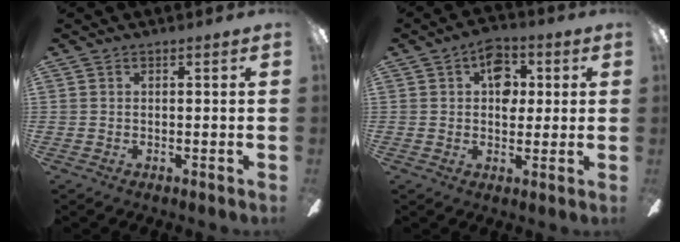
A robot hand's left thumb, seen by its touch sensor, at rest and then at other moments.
{"total": 8.2, "force": [2.6, 5.7, 5.2], "torque": [-0.053, -0.002, 0.039]}